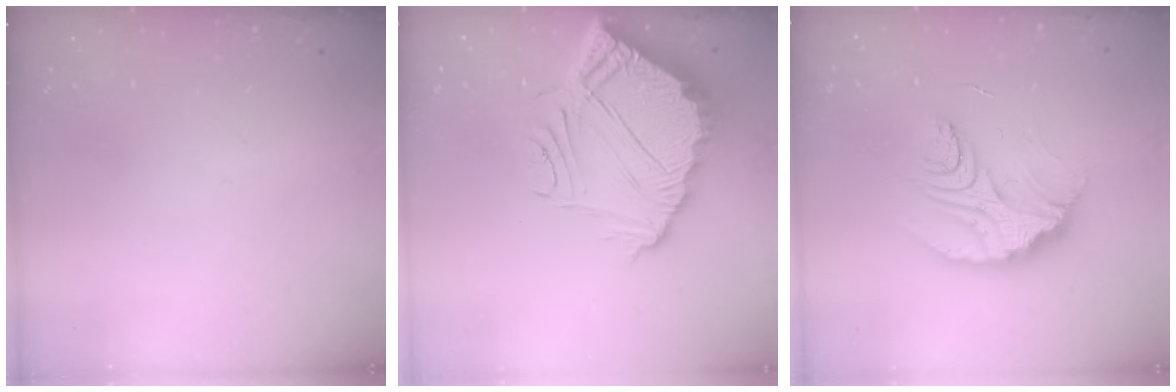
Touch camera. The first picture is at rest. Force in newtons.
{"total": 12.8, "press": 12.8, "slide": 1.0}
{"total": 12.0, "press": 12.0, "slide": 0.6}